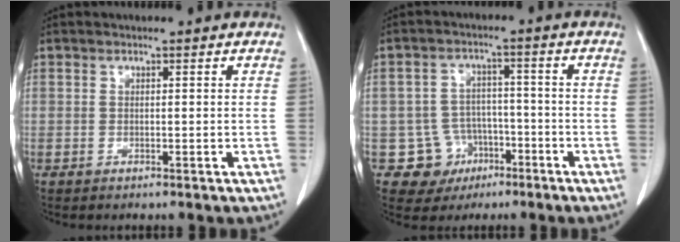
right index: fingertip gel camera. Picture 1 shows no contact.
{"total": 7.3, "force": [-3.1, 6.6, 0.4], "torque": [-0.001, 0.014, -0.040]}